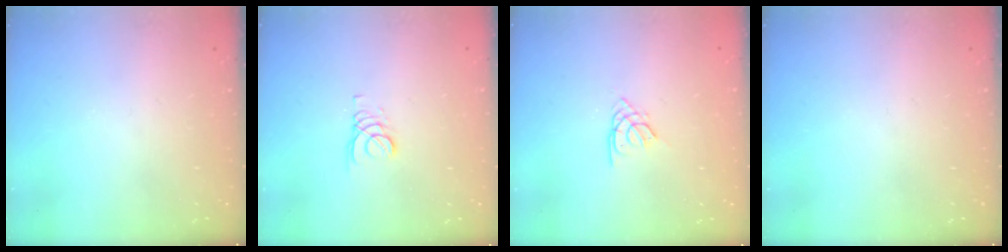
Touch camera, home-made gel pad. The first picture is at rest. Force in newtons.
{"total": 2.1, "press": 2.1, "slide": 0.1}
{"total": 2.5, "press": 2.4, "slide": 0.5}
{"total": 0.0}